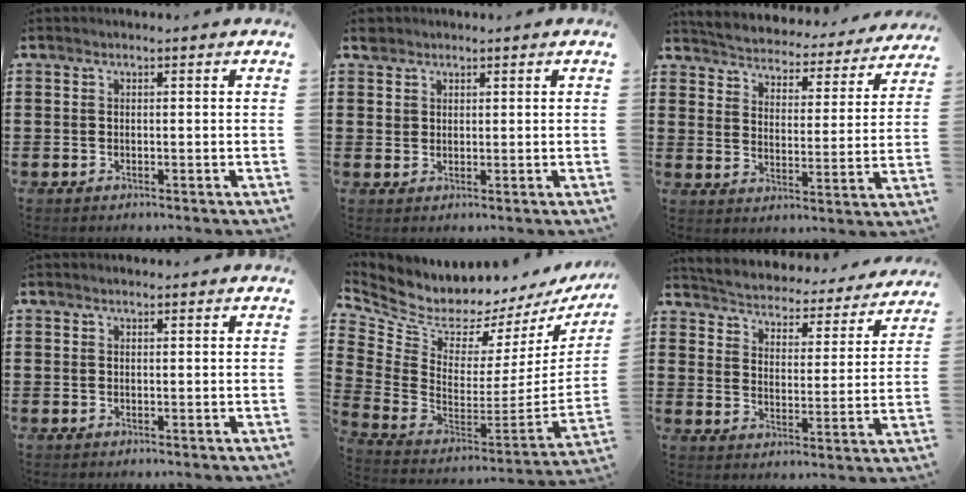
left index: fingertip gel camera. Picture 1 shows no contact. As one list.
[{"total": 2.2, "force": [1.7, 1.5, 0.0], "torque": [-0.007, 0.006, 0.034]}, {"total": 3.8, "force": [3.8, 0.0, -0.2], "torque": [-0.023, -0.038, 0.057]}, {"total": 0.6, "force": [0.6, 0.0, 0.1], "torque": [-0.003, 0.000, 0.012]}, {"total": 5.4, "force": [5.1, 1.7, 0.6], "torque": [-0.056, -0.065, 0.083]}, {"total": 3.2, "force": [3.2, 0.1, -0.1], "torque": [-0.021, -0.034, 0.045]}]